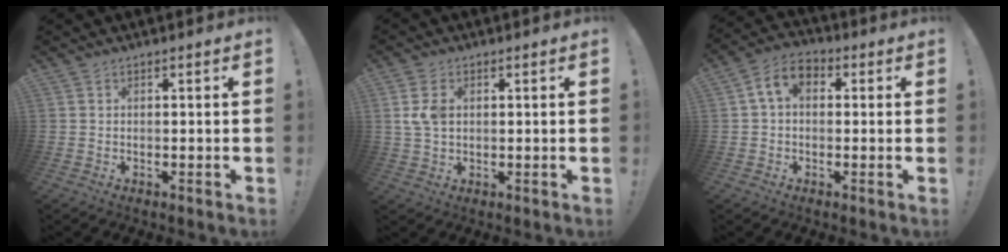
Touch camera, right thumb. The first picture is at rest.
{"total": 5.7, "force": [1.3, 3.7, 4.1], "torque": [-0.089, 0.003, 0.025]}
{"total": 7.6, "force": [1.5, 5.2, 5.3], "torque": [-0.102, 0.011, 0.033]}